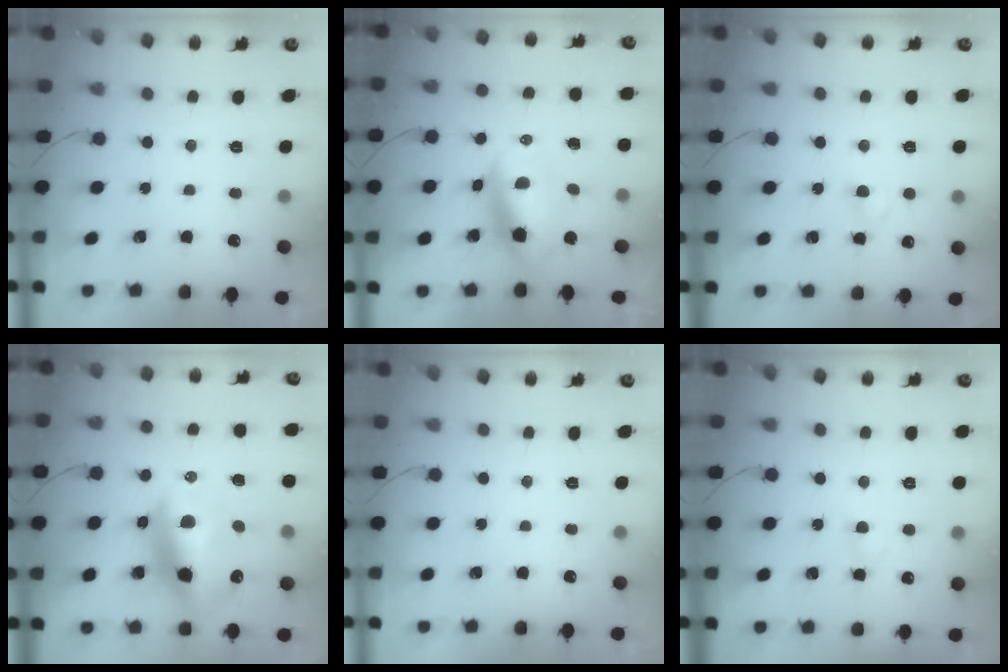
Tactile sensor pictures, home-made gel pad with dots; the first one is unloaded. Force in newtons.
{"total": 9.0, "press": 8.7, "slide": 2.1}
{"total": 2.6, "press": 2.4, "slide": 1.0}
{"total": 16.6, "press": 16.2, "slide": 3.6}
{"total": 0.0}
{"total": 2.8, "press": 2.6, "slide": 1.1}